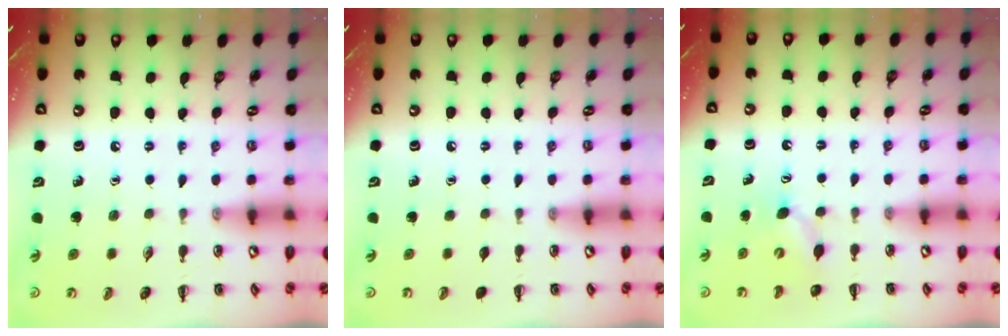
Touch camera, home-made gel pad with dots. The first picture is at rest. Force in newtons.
{"total": 0.0}
{"total": 4.3, "press": 4.1, "slide": 1.0}